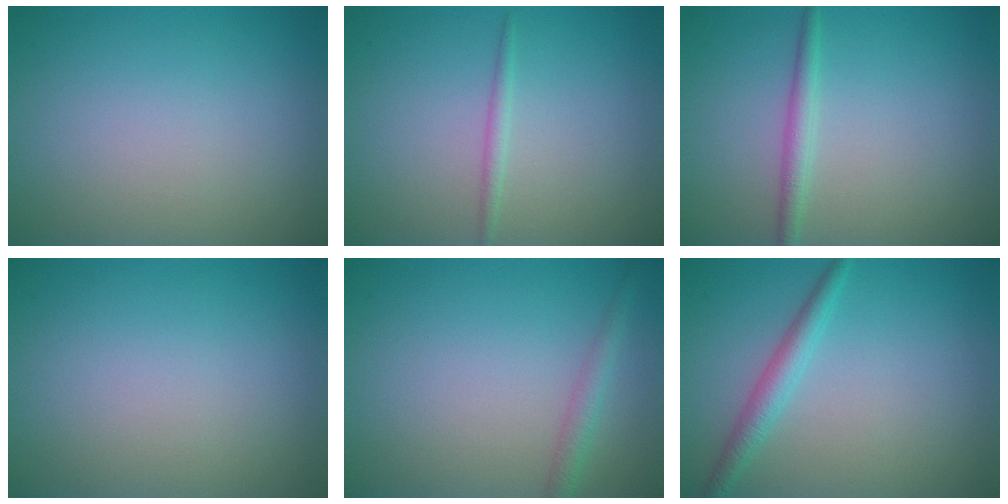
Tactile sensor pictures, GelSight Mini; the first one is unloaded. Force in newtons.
{"total": 1.0, "press": 1.0, "slide": 0.0}
{"total": 1.7, "press": 1.7, "slide": 0.1}
{"total": 0.0}
{"total": 1.8, "press": 1.8, "slide": 0.1}
{"total": 2.3, "press": 2.3, "slide": 0.1}